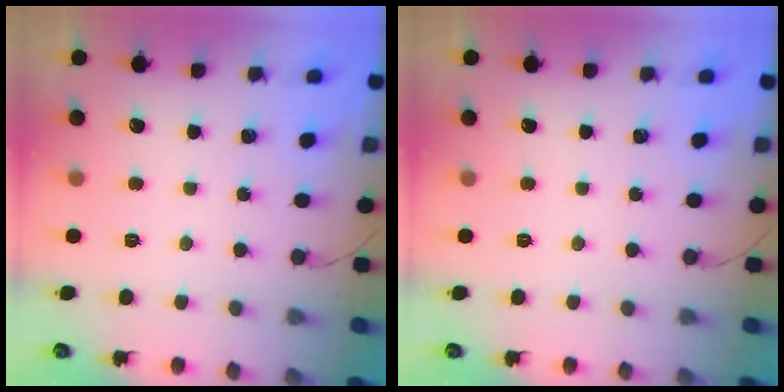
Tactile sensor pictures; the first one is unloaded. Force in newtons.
{"total": 0.0}